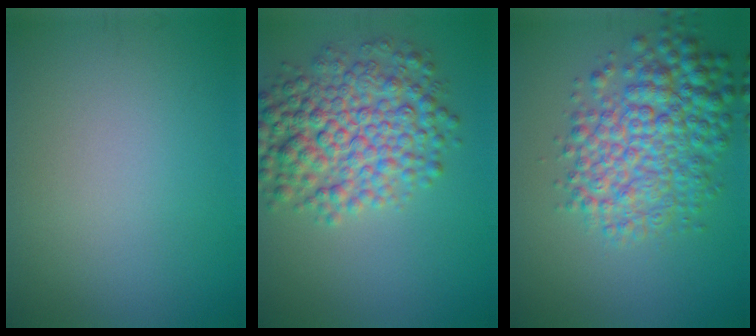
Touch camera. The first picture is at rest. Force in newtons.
{"total": 7.8, "press": 7.8, "slide": 0.0}
{"total": 7.5, "press": 7.5, "slide": 0.1}